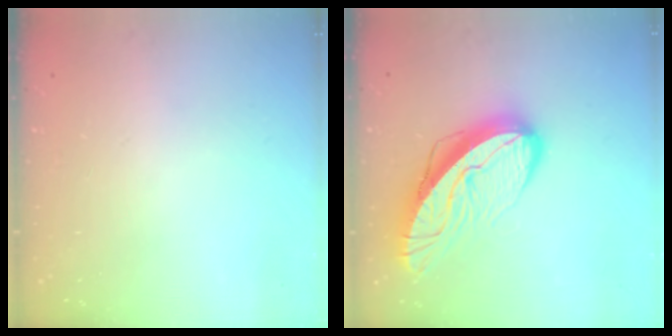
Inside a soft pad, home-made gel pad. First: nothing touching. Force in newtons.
{"total": 15.1, "press": 15.0, "slide": 1.6}